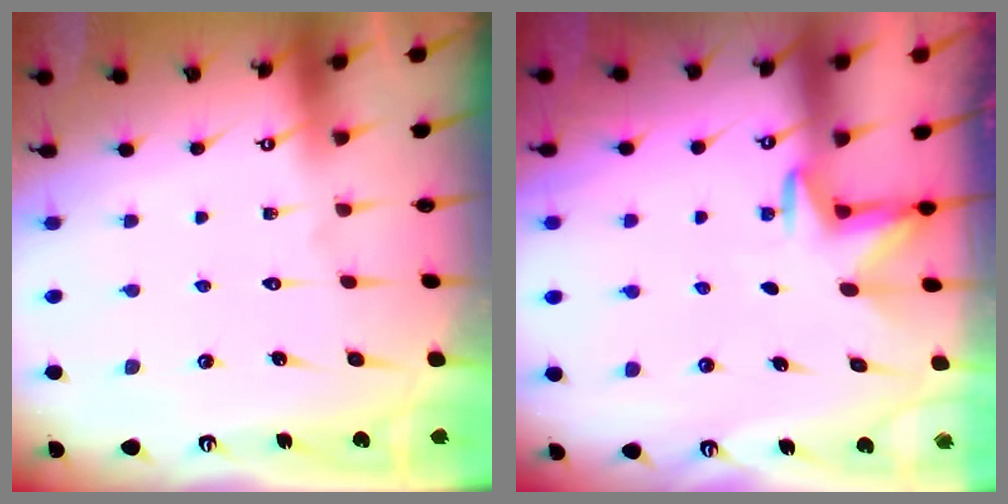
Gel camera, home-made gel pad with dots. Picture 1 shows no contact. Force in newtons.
{"total": 3.0, "press": 3.0, "slide": 0.4}